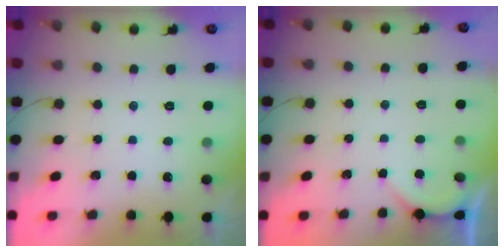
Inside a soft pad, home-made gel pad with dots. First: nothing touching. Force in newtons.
{"total": 0.8, "press": 0.8, "slide": 0.1}